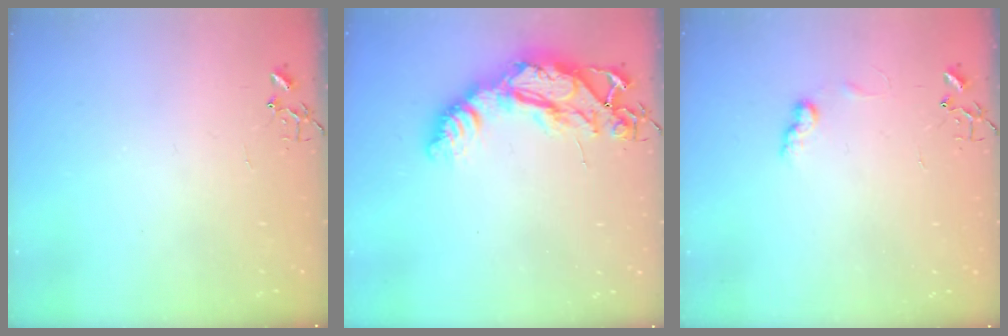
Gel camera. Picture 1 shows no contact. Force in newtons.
{"total": 19.9, "press": 19.8, "slide": 1.8}
{"total": 7.2, "press": 7.2, "slide": 0.2}